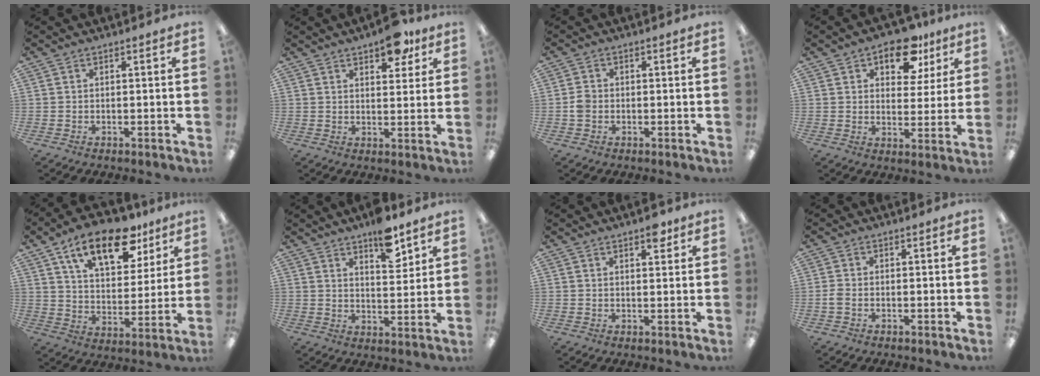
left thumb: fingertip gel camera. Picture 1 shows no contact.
{"total": 8.7, "force": [5.9, 4.0, 5.1], "torque": [-0.047, -0.032, 0.095]}
{"total": 2.5, "force": [-0.4, 2.1, 1.4], "torque": [-0.025, 0.004, -0.009]}
{"total": 11.6, "force": [7.4, 6.3, 6.4], "torque": [-0.085, -0.028, 0.126]}
{"total": 18.7, "force": [11.6, 8.8, 11.7], "torque": [-0.178, -0.052, 0.195]}
{"total": 8.8, "force": [6.7, 3.2, 4.6], "torque": [-0.052, -0.043, 0.112]}
{"total": 4.2, "force": [2.8, 1.7, 2.6], "torque": [-0.025, -0.010, 0.042]}
{"total": 1.6, "force": [-0.4, 1.0, 1.2], "torque": [-0.023, 0.003, -0.007]}